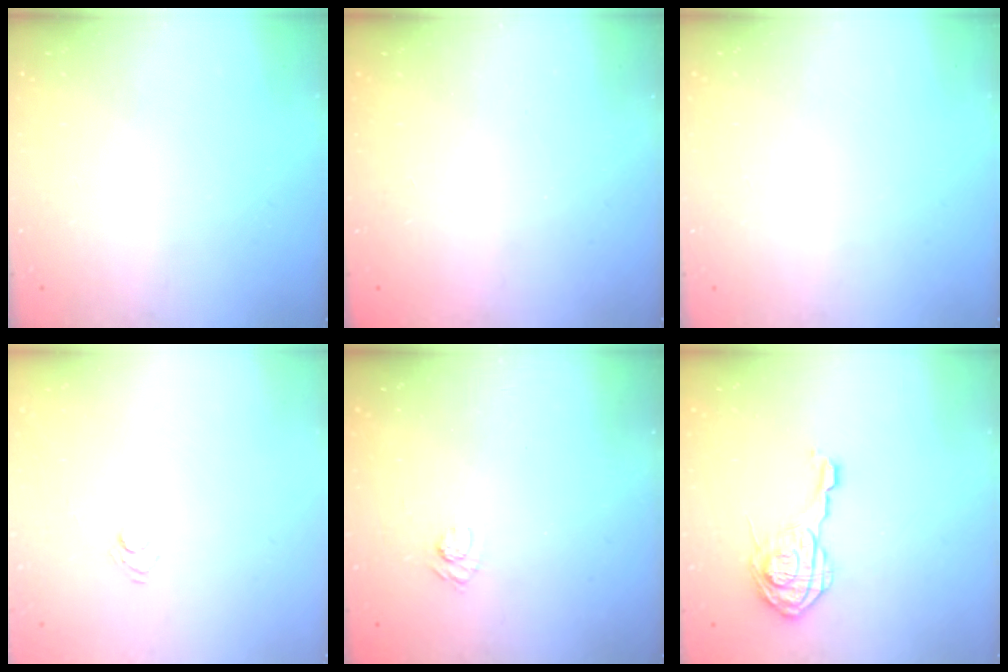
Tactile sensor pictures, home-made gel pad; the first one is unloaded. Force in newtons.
{"total": 2.3, "press": 2.2, "slide": 0.7}
{"total": 0.0}
{"total": 4.2, "press": 4.0, "slide": 1.2}
{"total": 3.9, "press": 3.6, "slide": 1.4}
{"total": 12.7, "press": 12.7, "slide": 1.0}